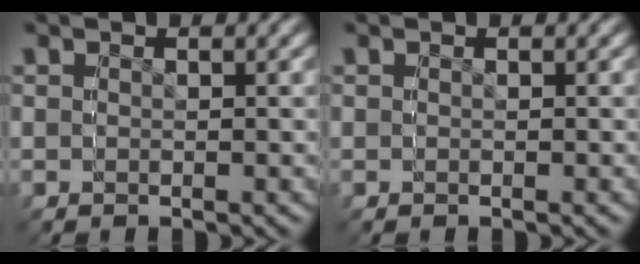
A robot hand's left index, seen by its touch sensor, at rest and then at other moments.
{"total": 0.0}